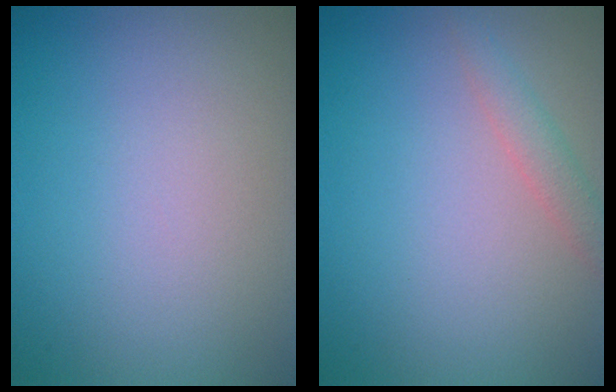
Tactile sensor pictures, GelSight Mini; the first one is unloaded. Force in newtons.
{"total": 1.6, "press": 1.6, "slide": 0.2}